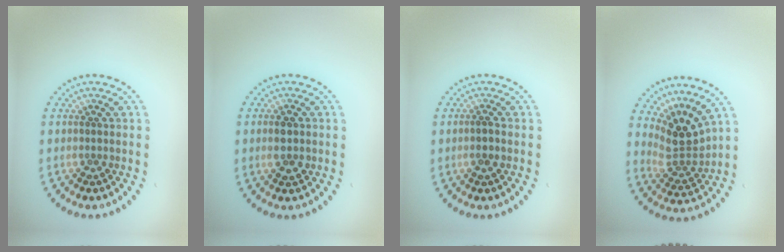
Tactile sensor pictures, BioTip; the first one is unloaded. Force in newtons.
{"total": 1.8, "press": 1.8, "slide": 0.1}
{"total": 0.9, "press": 0.8, "slide": 0.5}
{"total": 3.7, "press": 2.6, "slide": 2.7}